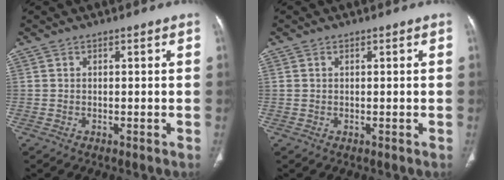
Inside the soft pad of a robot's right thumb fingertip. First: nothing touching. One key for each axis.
{"total": 0.6, "fx": 0.3, "fy": 0.4, "fz": 0.4, "tx": -0.009, "ty": 0.006, "tz": 0.007}